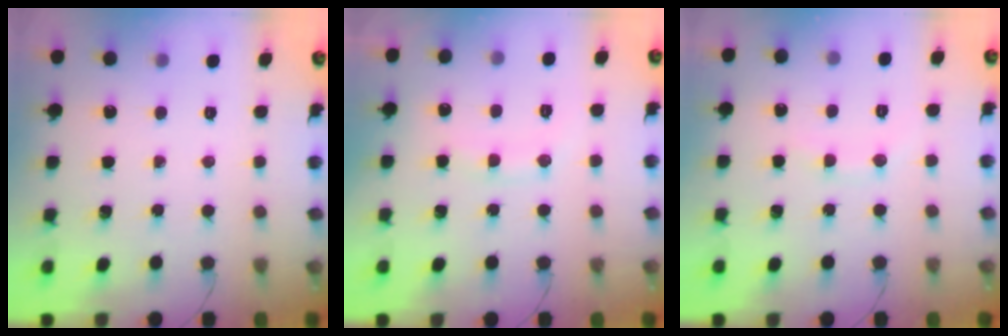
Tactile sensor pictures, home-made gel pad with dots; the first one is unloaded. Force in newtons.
{"total": 9.0, "press": 8.9, "slide": 1.2}
{"total": 6.2, "press": 6.0, "slide": 1.5}